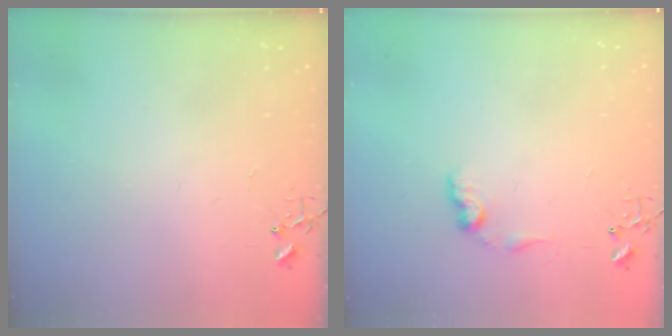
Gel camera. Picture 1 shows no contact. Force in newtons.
{"total": 8.6, "press": 8.6, "slide": 0.3}